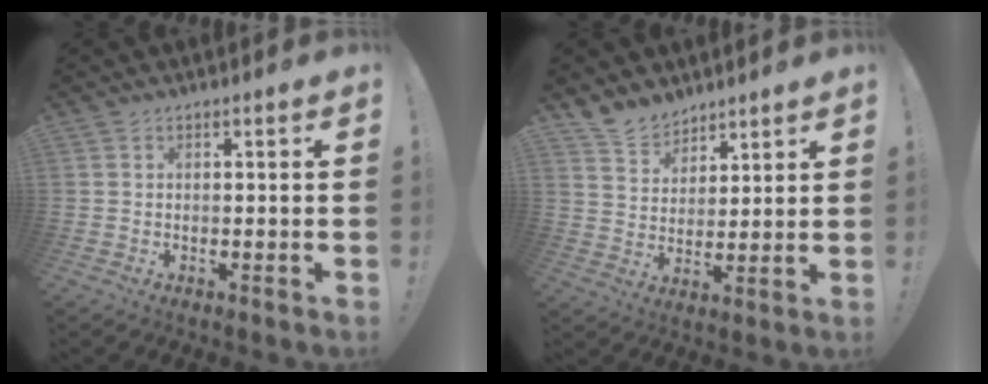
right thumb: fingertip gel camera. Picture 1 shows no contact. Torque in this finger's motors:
{"motor_torque": [-0.46, 0.40, 0.48, 0.38, 0.06]}